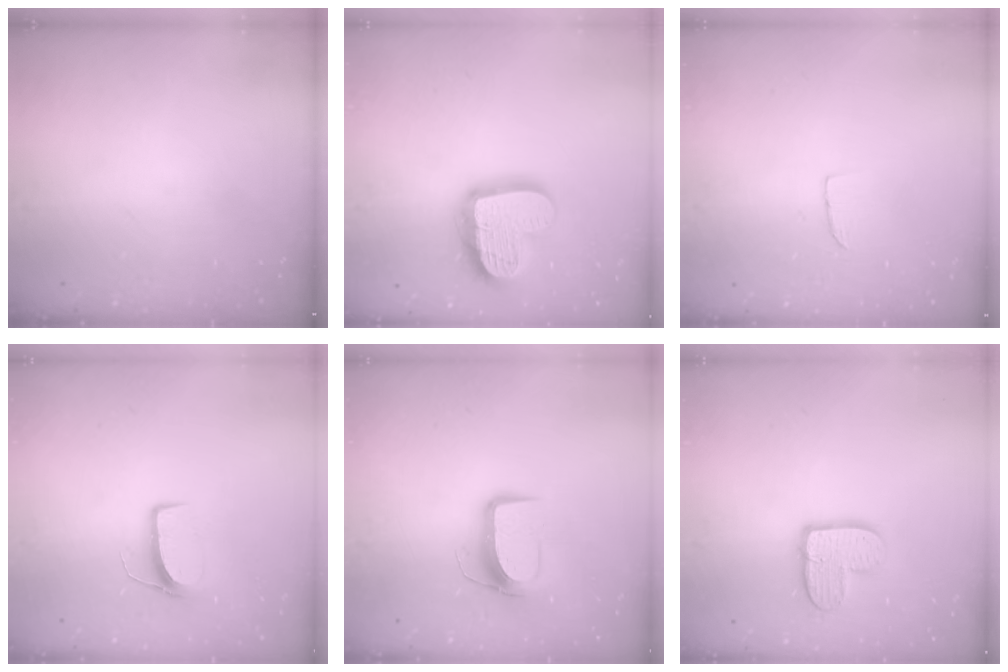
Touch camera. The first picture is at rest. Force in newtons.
{"total": 20.5, "press": 20.4, "slide": 1.5}
{"total": 4.2, "press": 4.2, "slide": 0.4}
{"total": 7.0, "press": 7.0, "slide": 0.4}
{"total": 9.9, "press": 9.9, "slide": 0.6}
{"total": 11.0, "press": 10.9, "slide": 0.9}